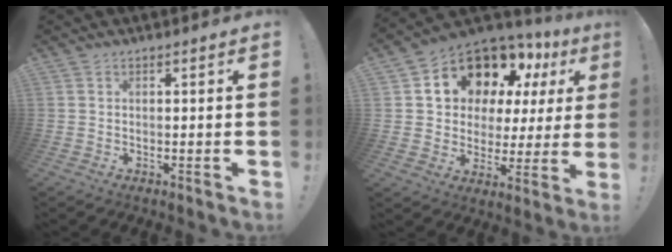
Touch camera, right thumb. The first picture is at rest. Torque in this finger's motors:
{"motor_torque": [1.36, 3.35, 0.85, -0.29, 0.06]}